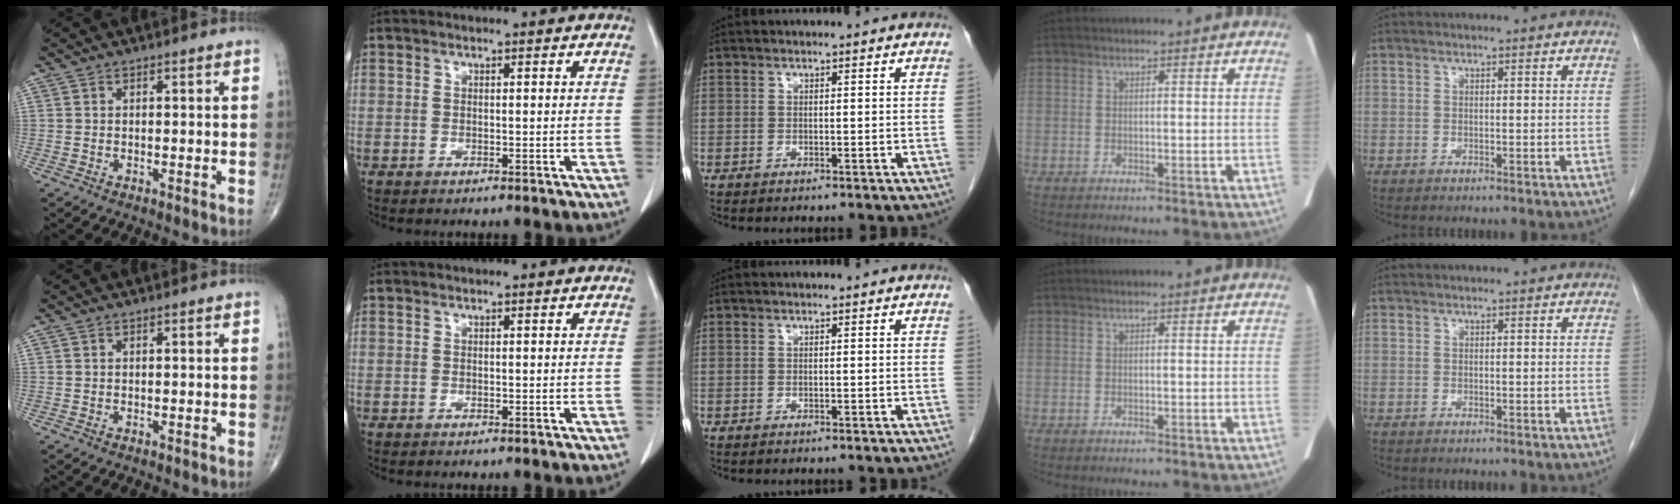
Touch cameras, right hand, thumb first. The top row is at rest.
{}